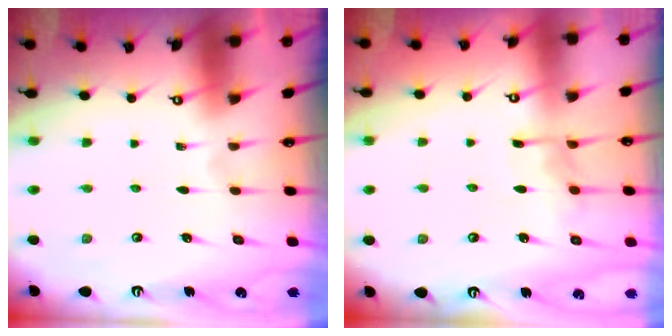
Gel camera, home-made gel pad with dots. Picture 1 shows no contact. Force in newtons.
{"total": 7.1, "press": 7.0, "slide": 0.6}